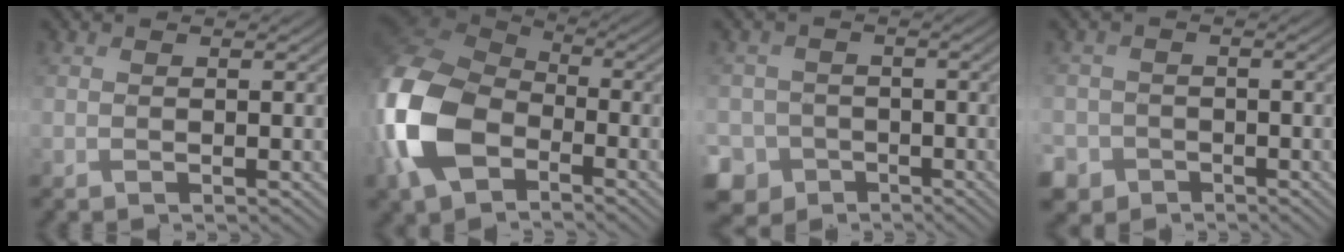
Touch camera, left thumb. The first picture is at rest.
{"total": 13.6, "force": [-4.9, 8.5, 9.5], "torque": [-0.259, -0.017, -0.104]}
{"total": 7.0, "force": [-2.9, 6.3, 1.3], "torque": [-0.051, -0.018, -0.074]}
{"total": 5.0, "force": [-2.4, 4.3, 0.7], "torque": [-0.021, -0.011, -0.059]}